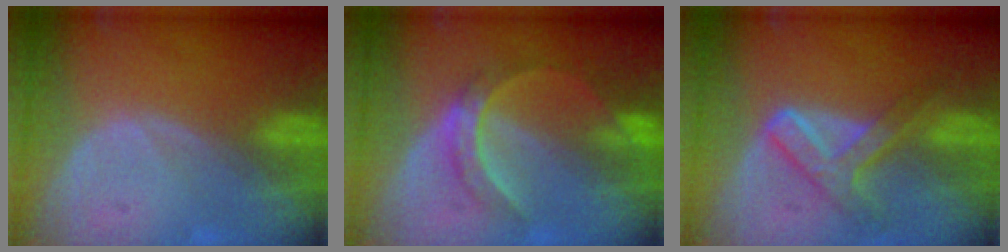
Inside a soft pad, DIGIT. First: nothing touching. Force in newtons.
{"total": 6.0, "press": 5.8, "slide": 1.4}
{"total": 7.3, "press": 6.1, "slide": 3.9}